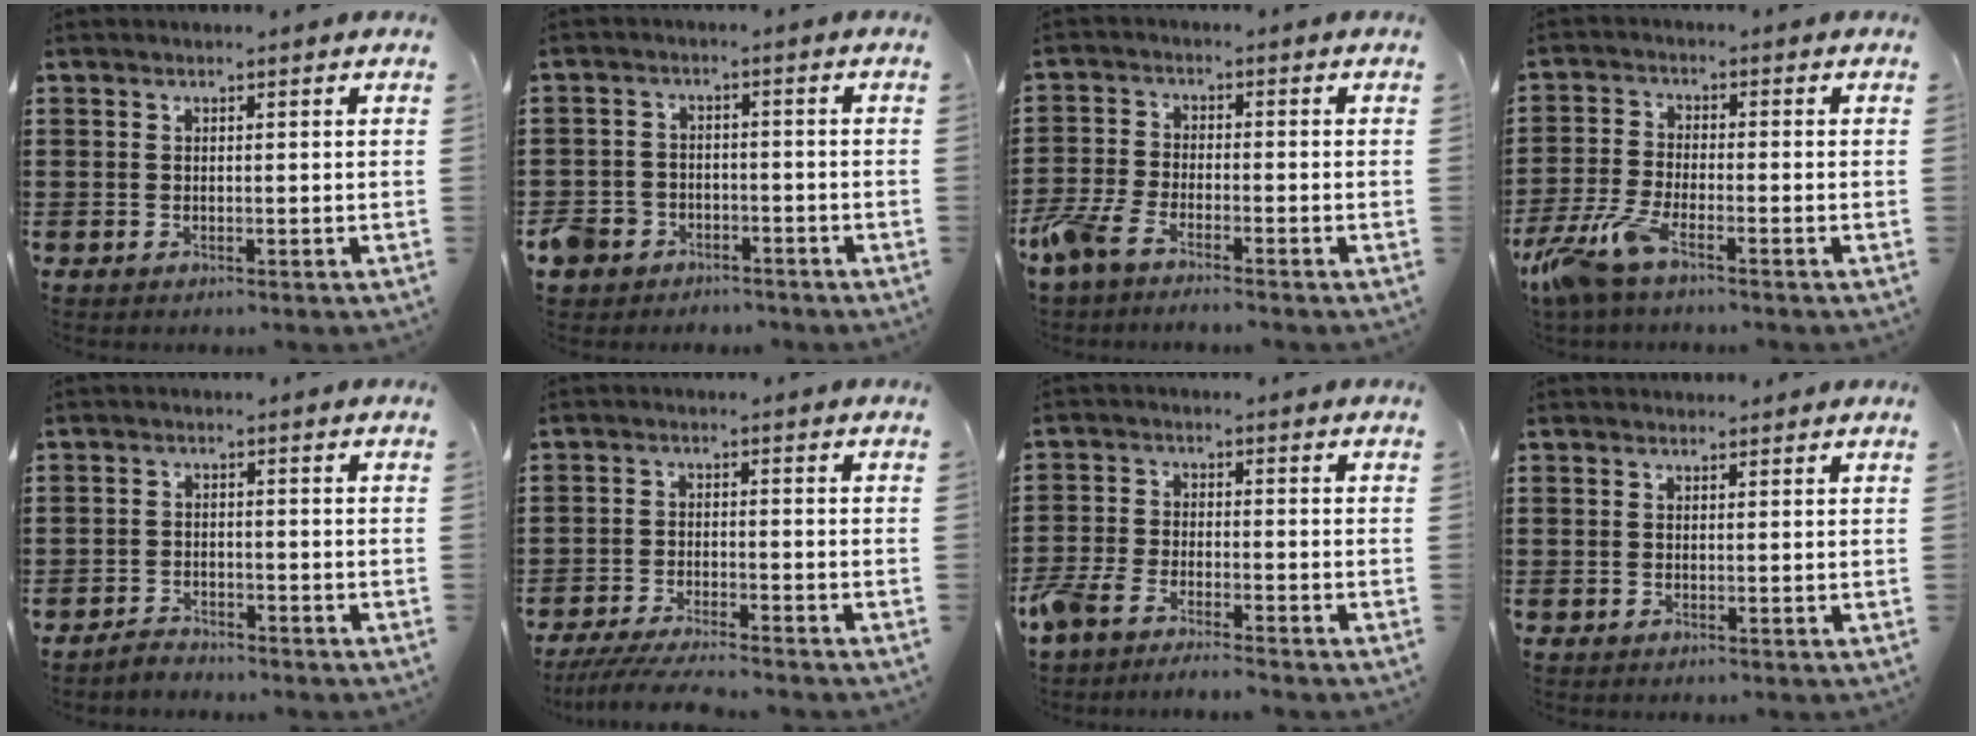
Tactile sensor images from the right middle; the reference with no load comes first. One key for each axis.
{"total": 4.2, "fx": -3.3, "fy": 2.4, "fz": 0.6, "tx": -0.037, "ty": 0.001, "tz": -0.074}
{"total": 4.8, "fx": -4.1, "fy": 1.0, "fz": 2.4, "tx": -0.082, "ty": -0.012, "tz": -0.089}
{"total": 7.0, "fx": -4.9, "fy": 1.6, "fz": 4.8, "tx": -0.138, "ty": -0.022, "tz": -0.101}
{"total": 2.2, "fx": -2.1, "fy": 0.3, "fz": -0.1, "tx": -0.007, "ty": 0.003, "tz": -0.046}
{"total": 4.5, "fx": -4.1, "fy": 0.0, "fz": 1.7, "tx": -0.042, "ty": -0.014, "tz": -0.083}
{"total": 4.3, "fx": -3.9, "fy": 0.7, "fz": 1.6, "tx": -0.056, "ty": -0.008, "tz": -0.086}
{"total": 0.8, "fx": 0.7, "fy": 0.2, "fz": -0.1, "tx": 0.008, "ty": -0.003, "tz": 0.013}